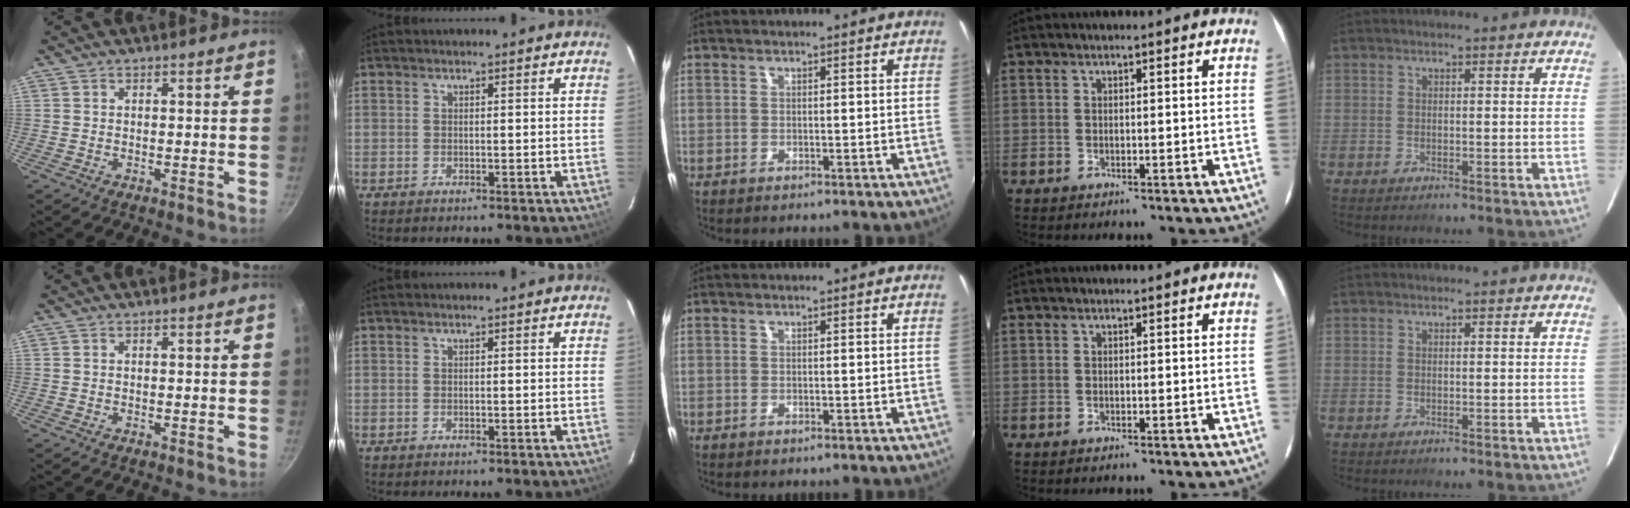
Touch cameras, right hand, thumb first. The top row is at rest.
{}